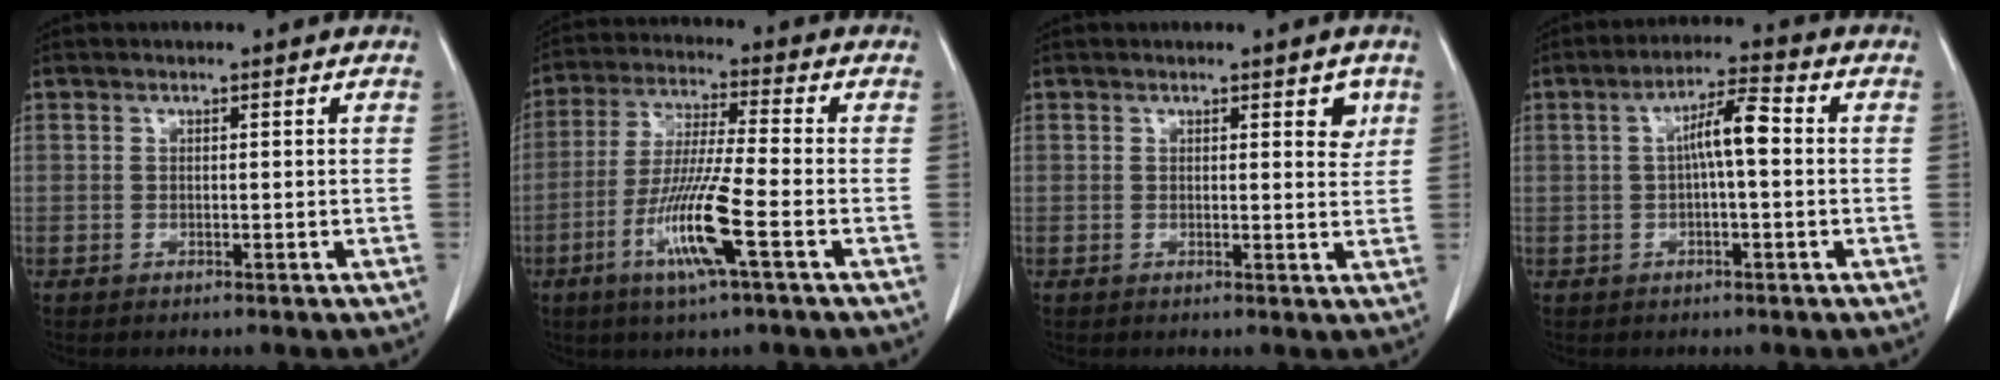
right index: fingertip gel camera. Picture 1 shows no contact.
{"total": 11.3, "force": [-4.5, -0.4, 10.4], "torque": [-0.208, -0.019, -0.089]}
{"total": 2.7, "force": [1.4, 0.9, 2.2], "torque": [-0.022, -0.006, 0.015]}
{"total": 5.8, "force": [0.3, 0.9, 5.7], "torque": [-0.100, 0.018, 0.003]}